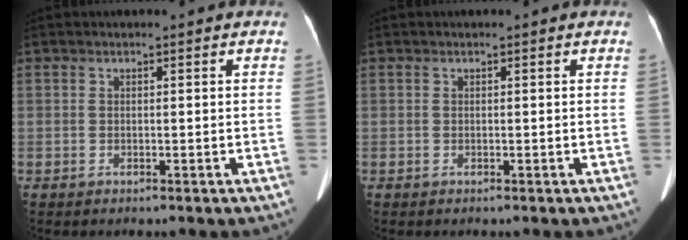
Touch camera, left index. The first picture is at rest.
{"total": 0.0}